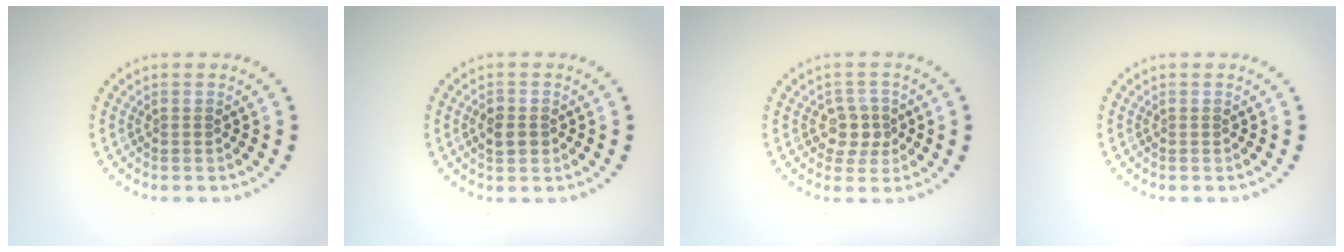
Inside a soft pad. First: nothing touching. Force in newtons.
{"total": 1.8, "press": 1.7, "slide": 0.2}
{"total": 2.4, "press": 2.2, "slide": 1.0}
{"total": 0.0}